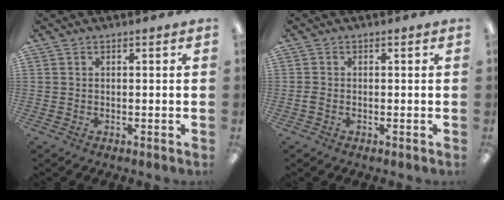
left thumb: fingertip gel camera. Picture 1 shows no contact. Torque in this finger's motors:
{"motor_torque": [-0.05, 0.04, 0.00, -0.05, 0.00]}